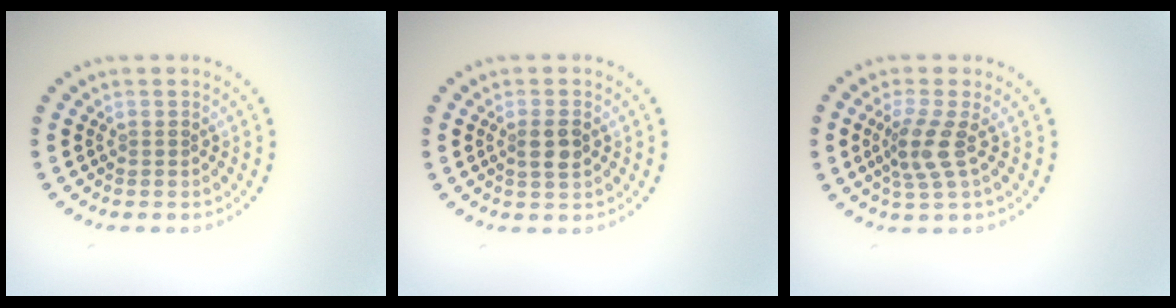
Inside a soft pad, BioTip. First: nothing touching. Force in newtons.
{"total": 2.0, "press": 1.9, "slide": 0.6}
{"total": 2.9, "press": 2.2, "slide": 1.9}